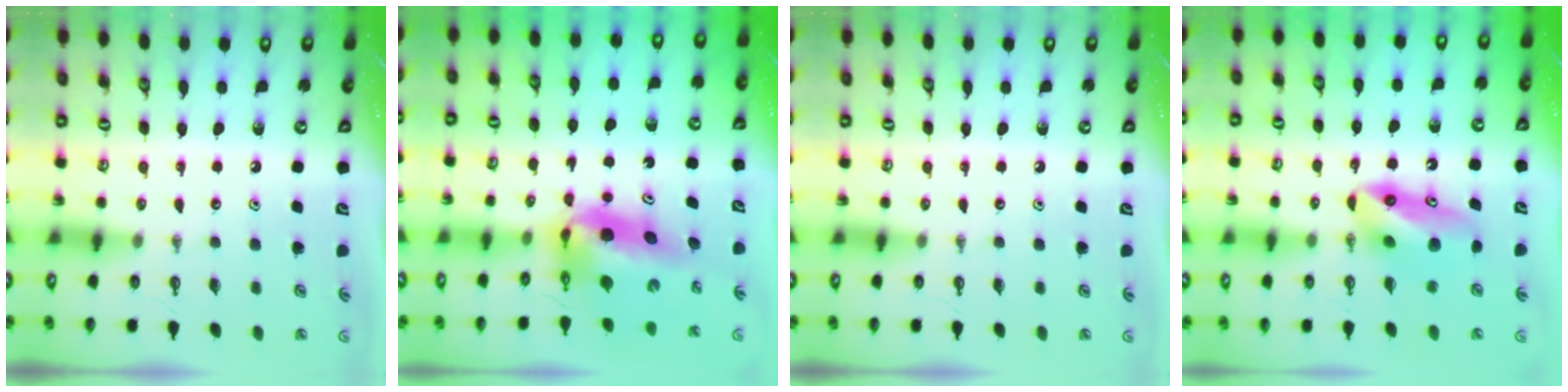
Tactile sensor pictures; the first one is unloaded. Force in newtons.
{"total": 9.7, "press": 9.5, "slide": 1.7}
{"total": 0.0}
{"total": 9.3, "press": 8.4, "slide": 4.0}